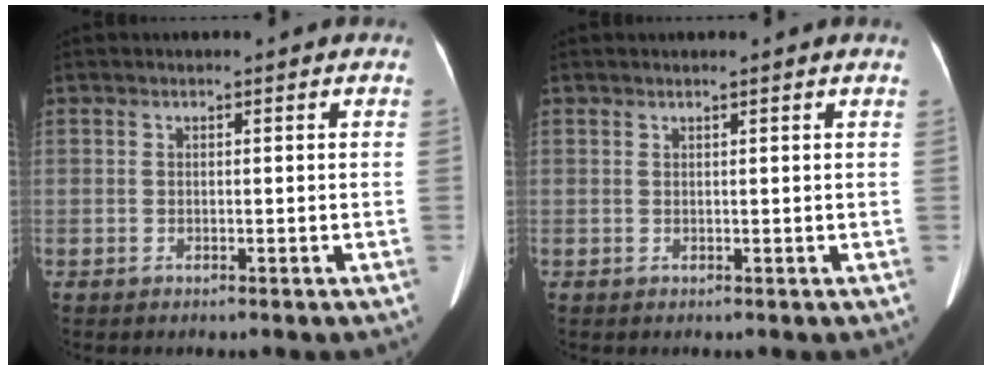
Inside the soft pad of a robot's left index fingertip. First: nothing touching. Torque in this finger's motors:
{"motor_torque": [0.03, -0.13, 0.00, 0.03]}